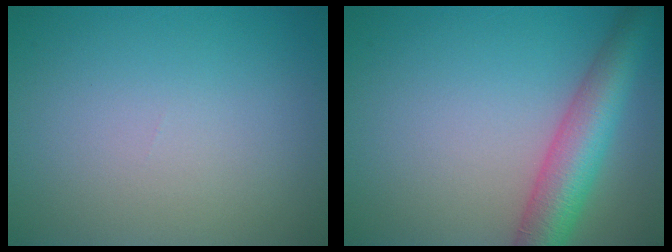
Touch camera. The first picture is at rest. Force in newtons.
{"total": 6.4, "press": 6.4, "slide": 0.2}